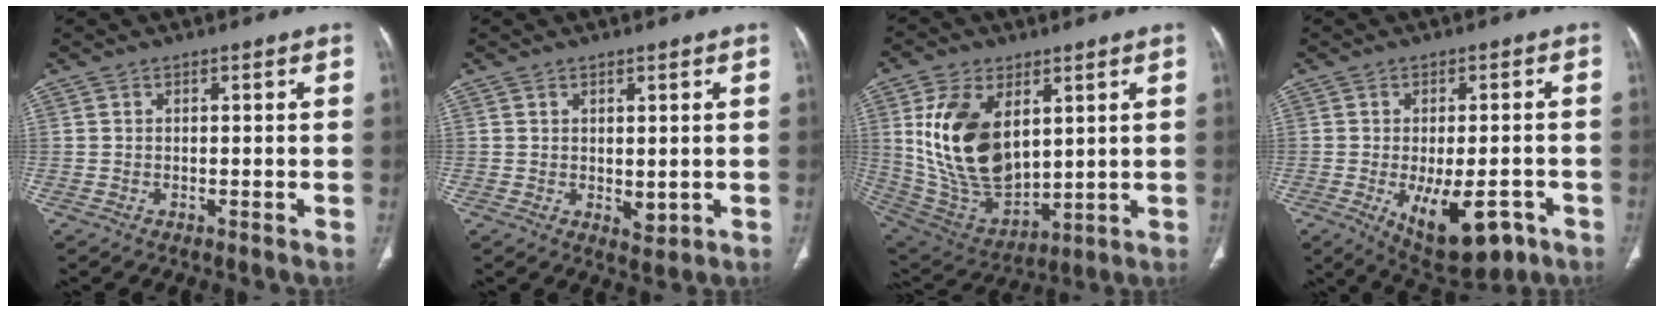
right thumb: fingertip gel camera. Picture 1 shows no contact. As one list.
[{"total": 2.4, "force": [0.0, 1.4, 2.0], "torque": [-0.024, -0.009, 0.009]}, {"total": 19.5, "force": [4.9, 11.4, 15.1], "torque": [-0.265, -0.027, 0.114]}, {"total": 13.7, "force": [-5.8, 6.4, 10.7], "torque": [-0.147, 0.004, -0.069]}]